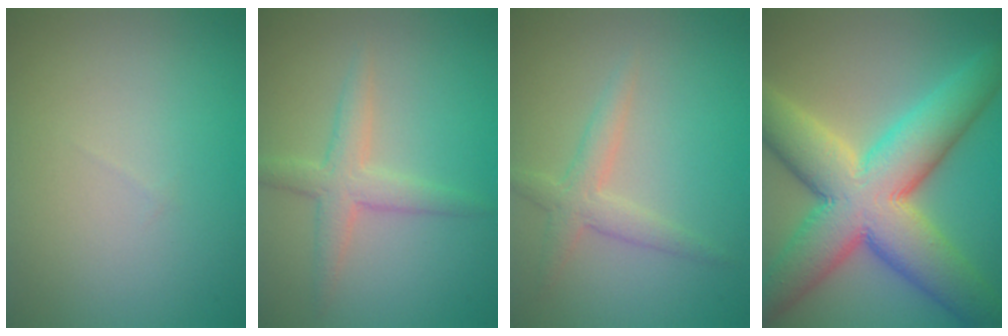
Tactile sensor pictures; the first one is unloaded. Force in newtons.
{"total": 2.9, "press": 2.9, "slide": 0.1}
{"total": 2.4, "press": 2.4, "slide": 0.1}
{"total": 13.3, "press": 13.3, "slide": 0.6}